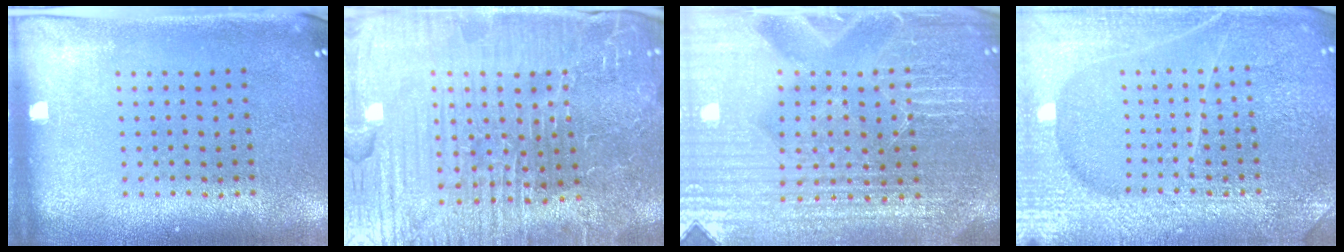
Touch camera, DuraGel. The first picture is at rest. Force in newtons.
{"total": 6.1, "press": 5.7, "slide": 2.1}
{"total": 5.7, "press": 5.2, "slide": 2.3}
{"total": 6.6, "press": 6.6, "slide": 0.8}